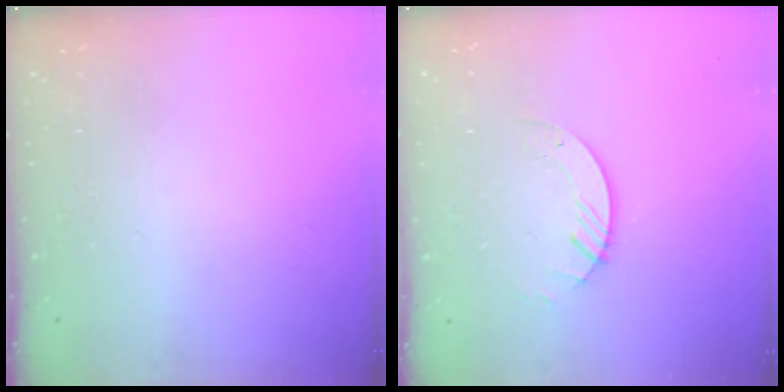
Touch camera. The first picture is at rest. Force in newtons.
{"total": 2.8, "press": 2.8, "slide": 0.3}